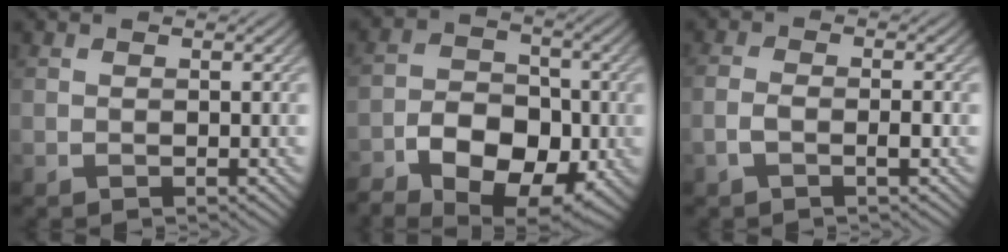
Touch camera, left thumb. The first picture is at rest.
{"total": 12.3, "force": [-6.0, 8.0, 7.2], "torque": [-0.116, -0.020, -0.098]}
{"total": 2.4, "force": [-1.0, 0.7, 2.1], "torque": [-0.046, 0.004, -0.027]}